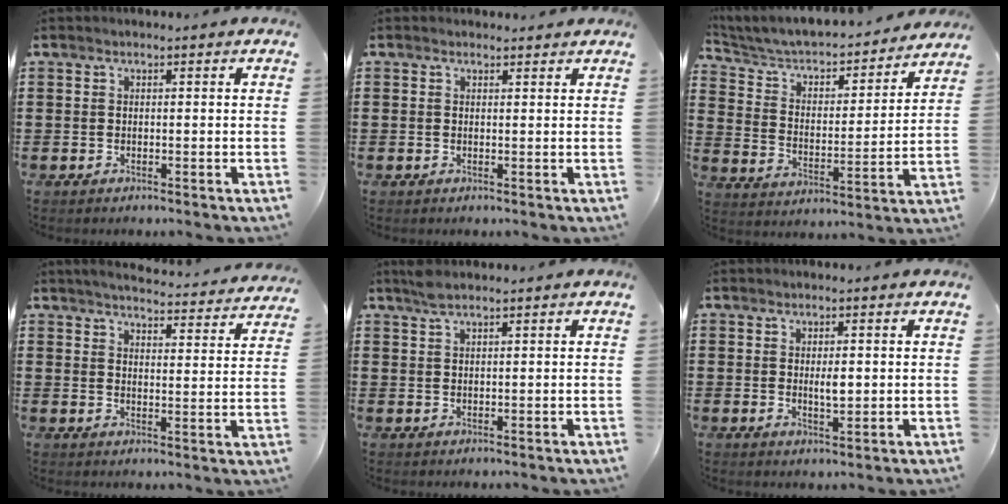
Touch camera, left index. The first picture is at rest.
{"total": 1.0, "force": [0.7, 0.6, -0.1], "torque": [0.000, 0.003, 0.014]}
{"total": 4.4, "force": [4.0, 1.4, 1.4], "torque": [-0.050, -0.039, 0.058]}
{"total": 4.2, "force": [4.0, -0.3, 0.9], "torque": [-0.027, -0.034, 0.065]}
{"total": 2.1, "force": [1.7, 0.4, 1.3], "torque": [-0.029, 0.002, 0.031]}
{"total": 2.6, "force": [0.2, 0.8, 2.4], "torque": [-0.039, -0.003, 0.001]}